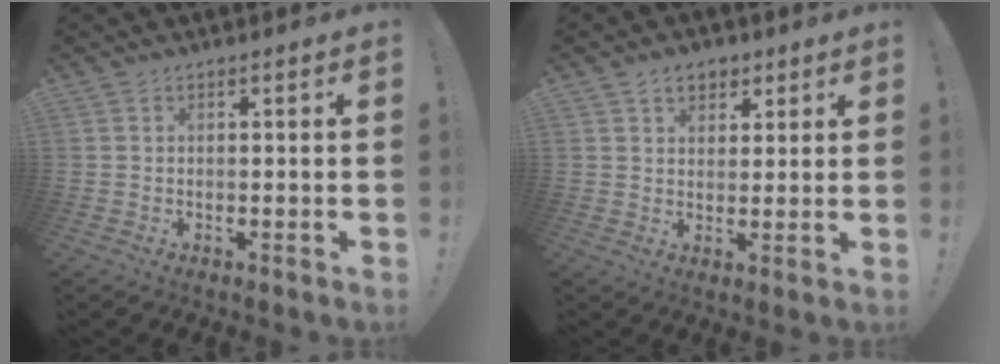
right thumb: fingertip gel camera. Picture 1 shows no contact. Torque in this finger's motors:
{"motor_torque": [0.00, 0.15, 0.11, -0.04, 0.00]}